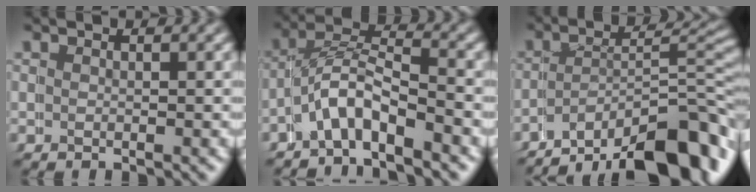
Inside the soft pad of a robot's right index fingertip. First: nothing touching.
{"total": 4.0, "force": [-2.2, 2.6, 2.0], "torque": [-0.049, -0.012, -0.049]}
{"total": 11.5, "force": [-7.4, 4.7, 7.4], "torque": [-0.105, -0.032, -0.102]}